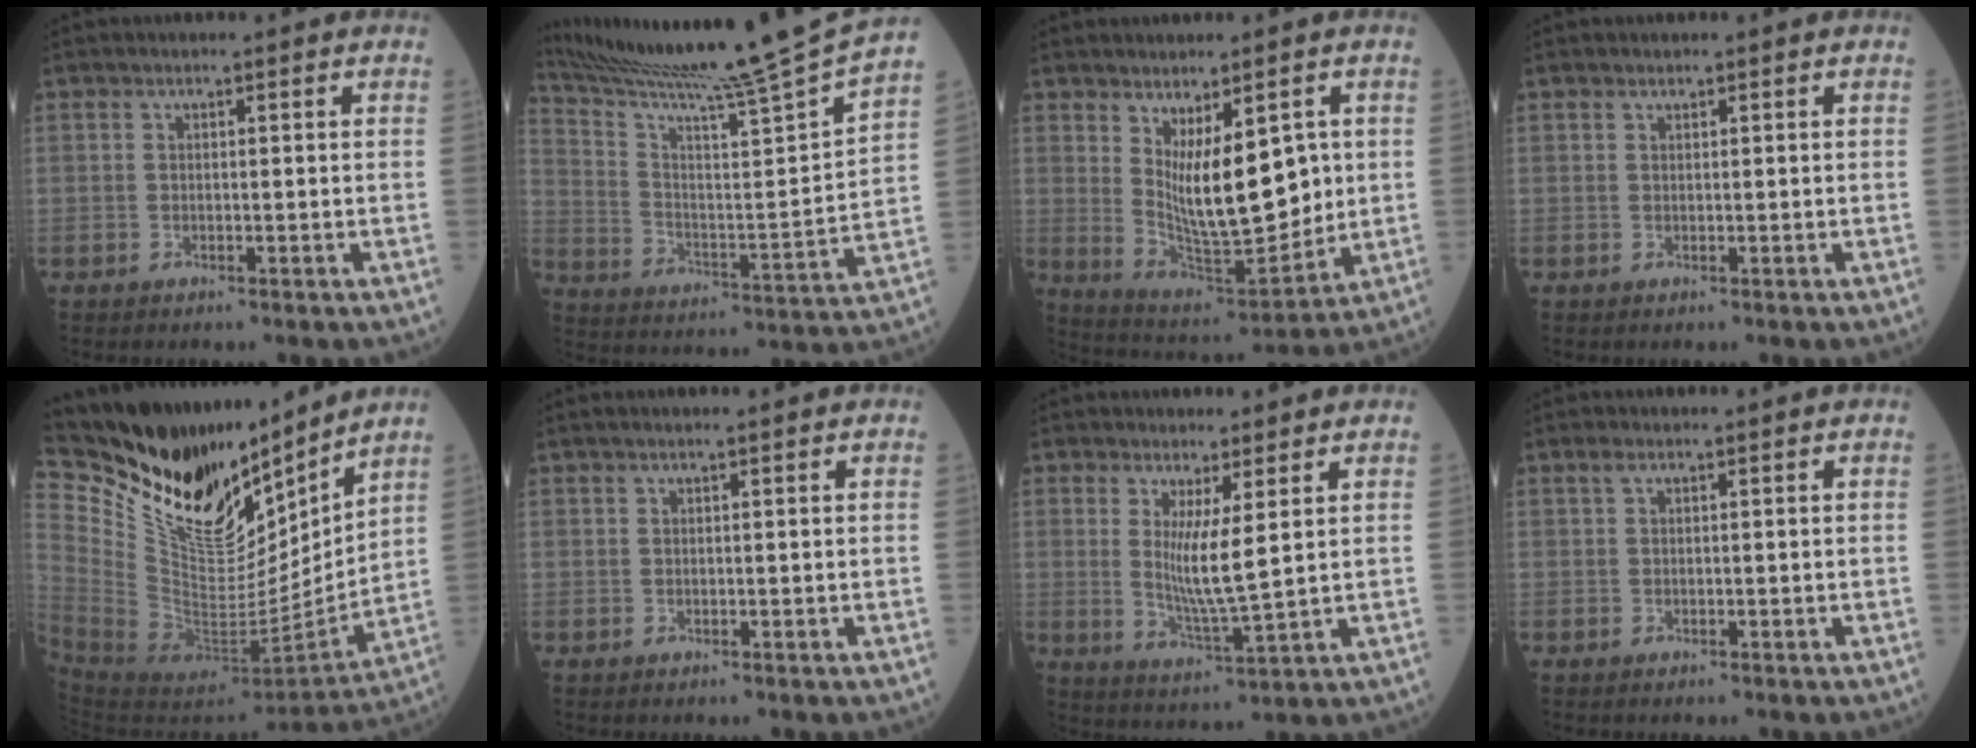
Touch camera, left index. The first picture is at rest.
{"total": 22.5, "force": [20.0, -3.8, 9.7], "torque": [-0.173, -0.078, 0.296]}
{"total": 11.7, "force": [2.3, 3.9, 10.8], "torque": [-0.183, -0.022, 0.054]}
{"total": 0.0}
{"total": 23.4, "force": [19.9, 7.0, 10.1], "torque": [-0.215, -0.030, 0.356]}
{"total": 1.3, "force": [1.0, -0.2, 0.8], "torque": [-0.013, 0.008, 0.020]}
{"total": 6.2, "force": [1.5, 0.1, 6.0], "torque": [-0.120, -0.023, 0.035]}
{"total": 0.8, "force": [0.5, 0.1, 0.5], "torque": [-0.017, 0.012, 0.012]}